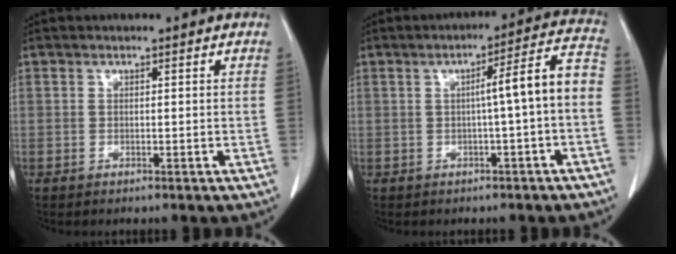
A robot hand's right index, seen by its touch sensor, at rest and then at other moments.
{"total": 7.6, "force": [-0.7, -0.2, 7.6], "torque": [-0.103, 0.024, -0.011]}